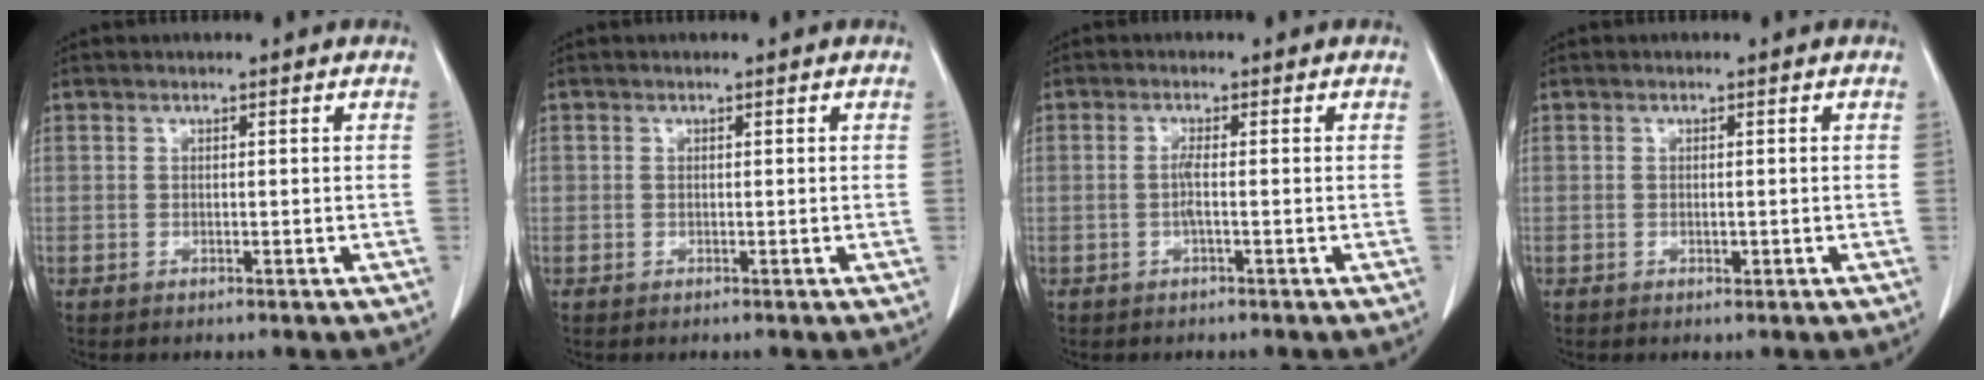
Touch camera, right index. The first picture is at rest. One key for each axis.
{"total": 0.0}
{"total": 1.7, "fx": -0.4, "fy": -0.1, "fz": 1.6, "tx": -0.034, "ty": 0.000, "tz": -0.009}
{"total": 0.7, "fx": -0.2, "fy": 0.3, "fz": 0.7, "tx": -0.014, "ty": -0.002, "tz": -0.001}